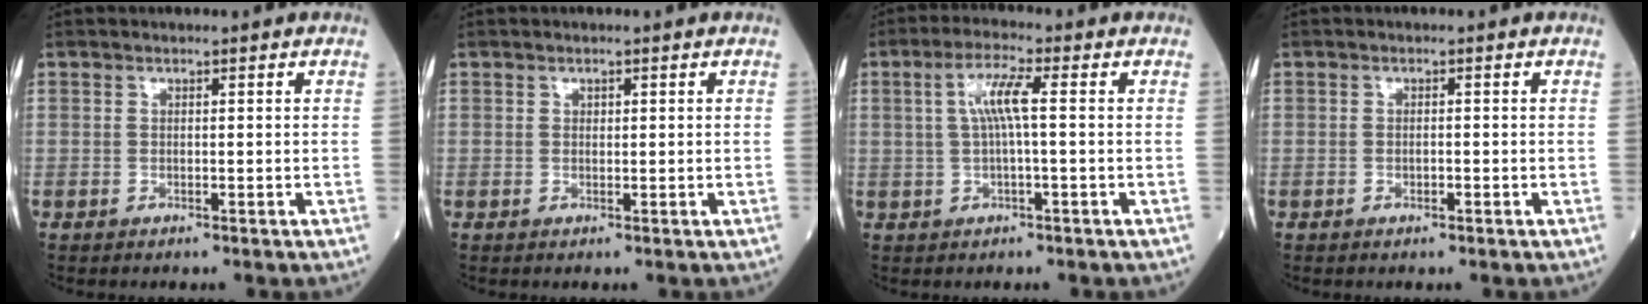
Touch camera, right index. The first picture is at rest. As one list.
[{"total": 0.5, "force": [0.3, 0.4, 0.3], "torque": [-0.002, -0.001, 0.003]}, {"total": 5.2, "force": [0.7, 0.4, 5.1], "torque": [-0.103, 0.014, 0.014]}, {"total": 1.1, "force": [-0.5, 0.4, 0.9], "torque": [-0.012, -0.001, -0.007]}]